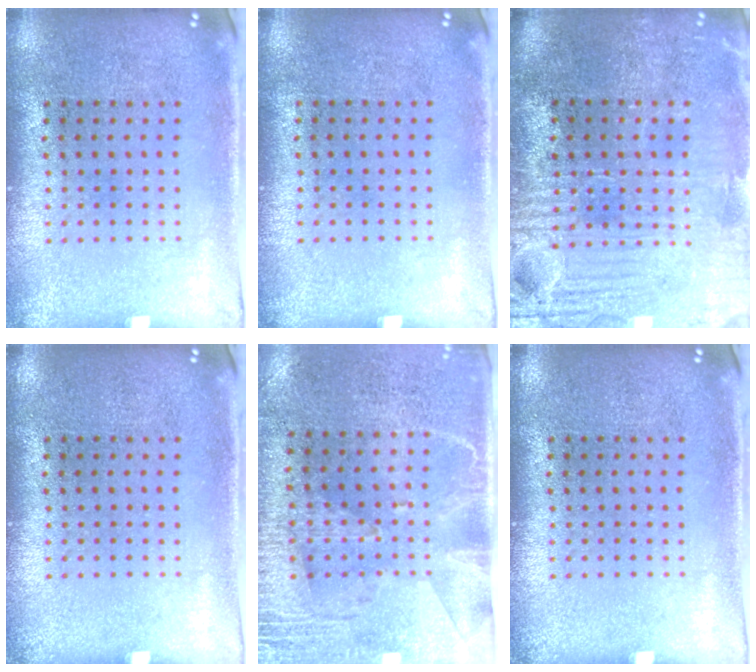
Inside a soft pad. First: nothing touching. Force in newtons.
{"total": 0.0}
{"total": 4.0, "press": 3.7, "slide": 1.4}
{"total": 0.0}
{"total": 2.9, "press": 2.5, "slide": 1.4}
{"total": 0.0}